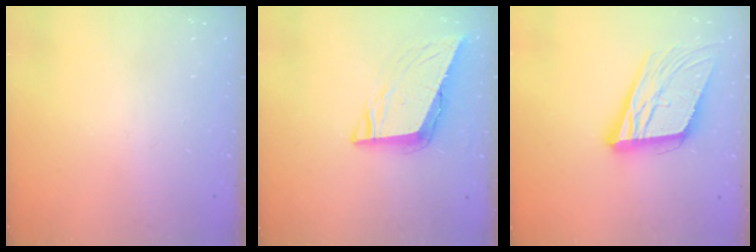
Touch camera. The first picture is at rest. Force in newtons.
{"total": 9.8, "press": 9.3, "slide": 3.0}
{"total": 18.5, "press": 18.2, "slide": 3.6}